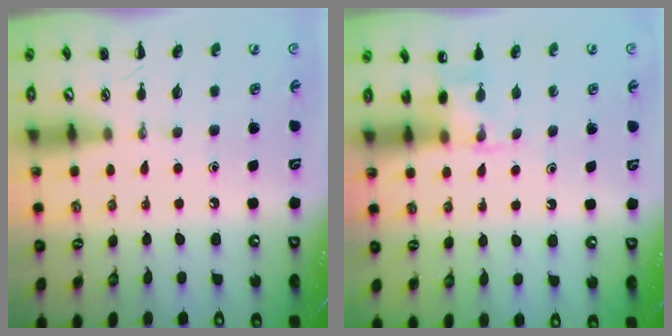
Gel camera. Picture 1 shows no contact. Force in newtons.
{"total": 4.4, "press": 4.1, "slide": 1.4}